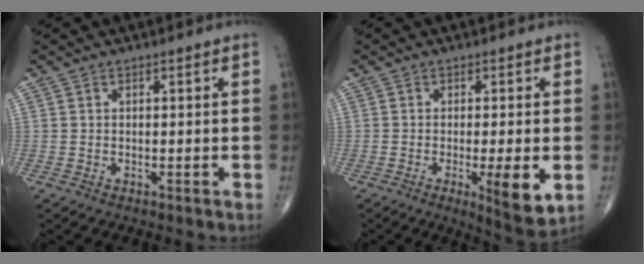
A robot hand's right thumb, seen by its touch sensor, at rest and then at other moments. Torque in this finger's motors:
{"motor_torque": [2.81, 2.20, 1.64, -1.13, 0.28]}